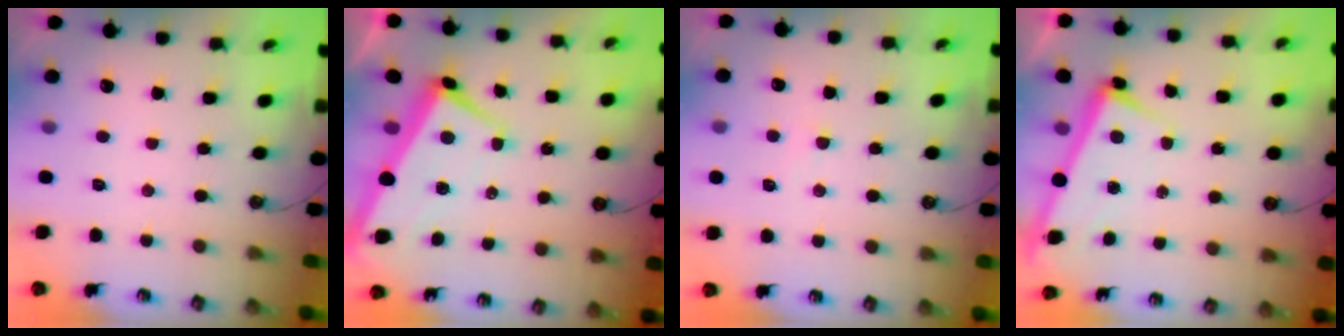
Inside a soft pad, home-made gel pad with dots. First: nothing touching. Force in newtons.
{"total": 1.1, "press": 0.3, "slide": 1.1}
{"total": 2.2, "press": 2.2, "slide": 0.5}
{"total": 2.6, "press": 2.5, "slide": 0.7}